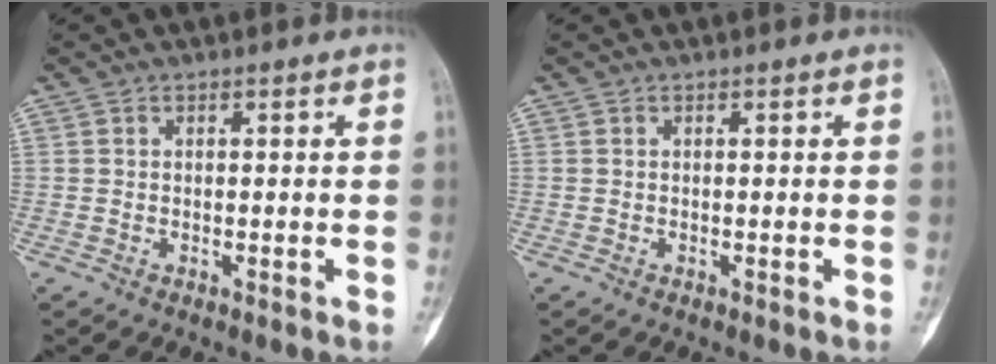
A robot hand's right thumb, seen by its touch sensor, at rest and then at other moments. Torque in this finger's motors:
{"motor_torque": [0.16, 0.15, 0.00, 0.00, 0.00]}